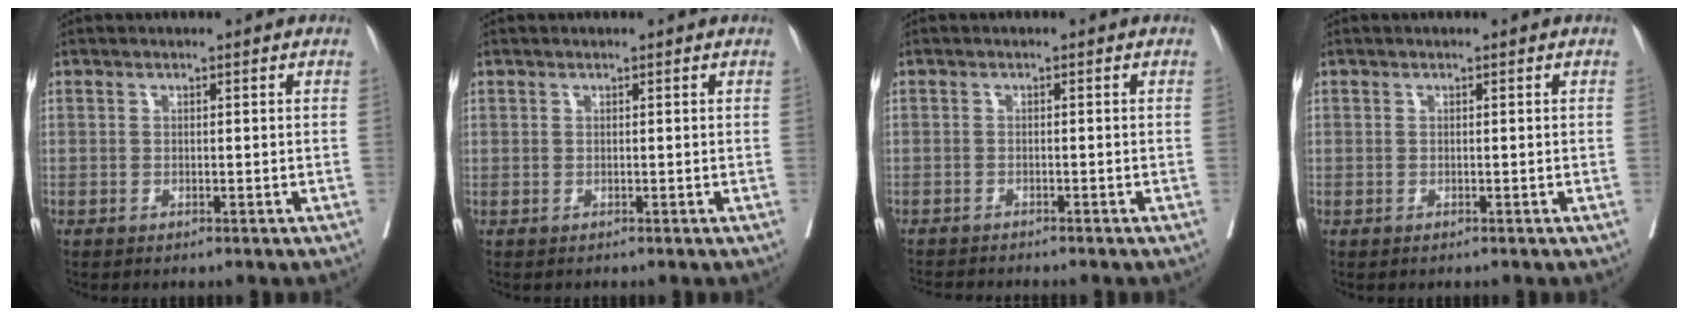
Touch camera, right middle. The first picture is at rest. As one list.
[{"total": 0.6, "force": [0.1, 0.6, -0.1], "torque": [0.014, 0.005, -0.002]}, {"total": 4.9, "force": [-4.7, 0.1, 1.3], "torque": [-0.016, -0.011, -0.075]}, {"total": 0.0}]